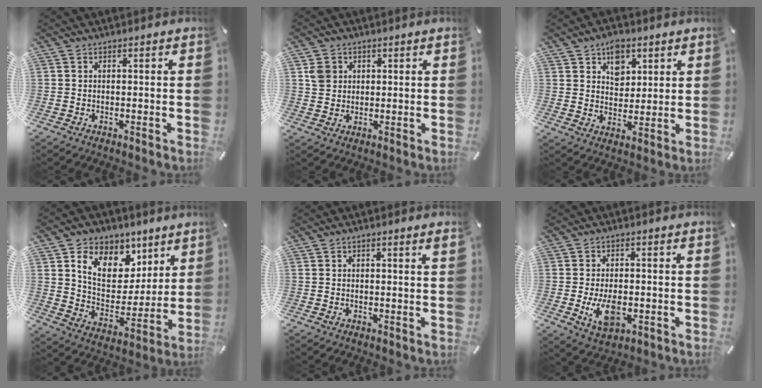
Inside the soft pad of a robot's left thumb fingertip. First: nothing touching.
{"total": 3.8, "force": [1.3, 3.5, 0.6], "torque": [-0.005, 0.000, 0.021]}
{"total": 7.0, "force": [4.0, 5.2, 2.6], "torque": [-0.021, -0.017, 0.065]}
{"total": 13.3, "force": [7.6, 9.8, 4.8], "torque": [-0.087, -0.051, 0.145]}
{"total": 0.9, "force": [0.5, 0.0, 0.7], "torque": [-0.014, 0.000, 0.009]}
{"total": 7.9, "force": [-1.5, 4.8, 6.1], "torque": [-0.125, -0.001, -0.027]}